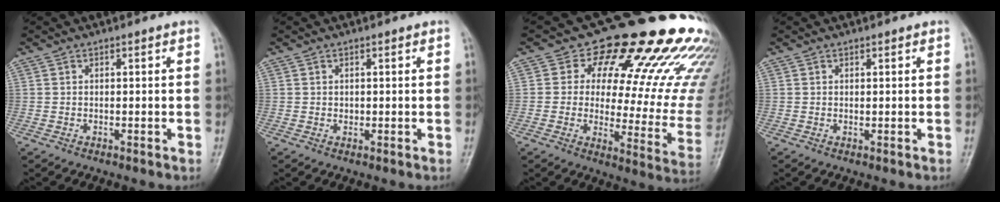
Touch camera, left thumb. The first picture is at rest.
{"total": 0.7, "force": [0.2, 0.6, 0.3], "torque": [0.003, 0.000, 0.002]}
{"total": 26.0, "force": [16.9, 11.3, 16.2], "torque": [-0.162, -0.078, 0.203]}
{"total": 0.6, "force": [0.4, 0.3, 0.4], "torque": [-0.004, -0.002, 0.004]}